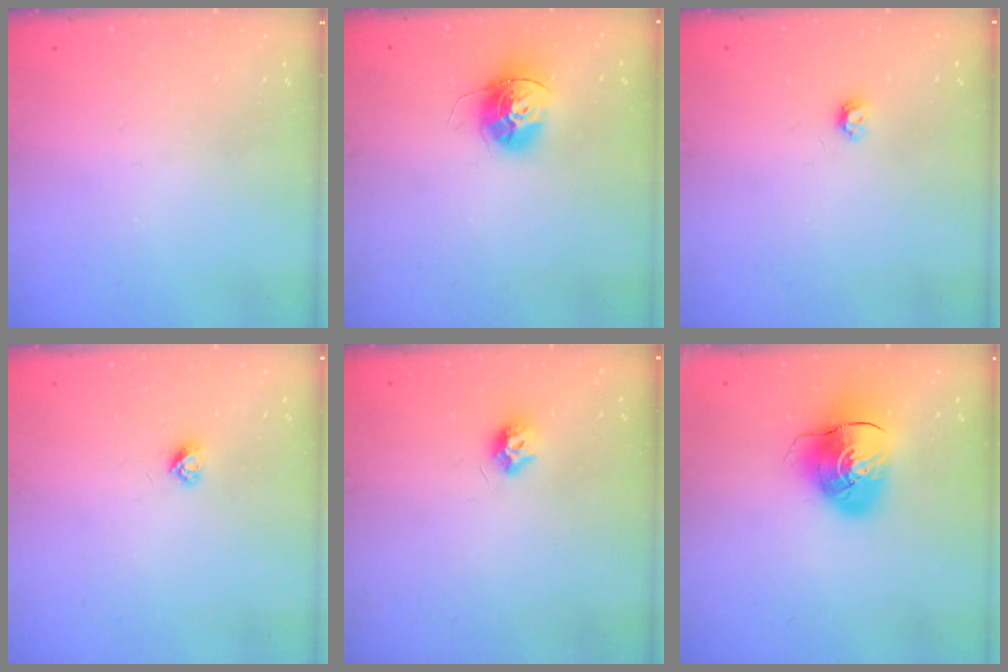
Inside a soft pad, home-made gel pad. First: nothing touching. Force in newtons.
{"total": 12.8, "press": 12.7, "slide": 1.3}
{"total": 4.0, "press": 4.0, "slide": 0.6}
{"total": 3.1, "press": 3.0, "slide": 0.4}
{"total": 7.4, "press": 7.4, "slide": 0.2}
{"total": 10.8, "press": 10.6, "slide": 1.6}